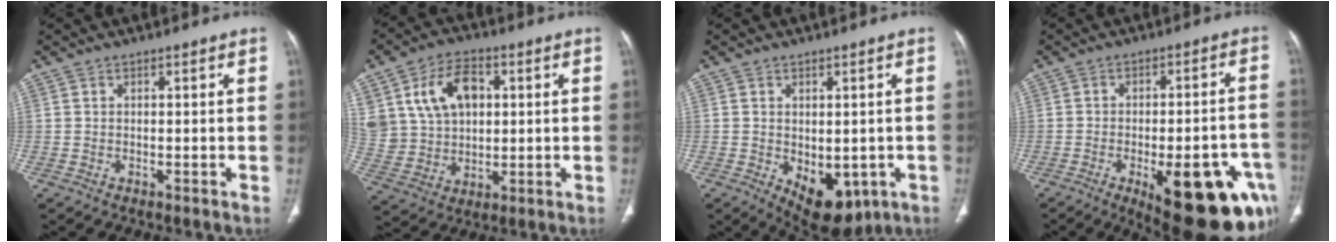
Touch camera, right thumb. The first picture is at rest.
{"total": 14.6, "force": [4.5, 10.5, 9.1], "torque": [-0.149, 0.000, 0.093]}
{"total": 9.7, "force": [-3.0, 5.8, 7.1], "torque": [-0.071, -0.006, -0.022]}
{"total": 22.8, "force": [-9.8, 8.1, 18.9], "torque": [-0.172, 0.029, -0.116]}